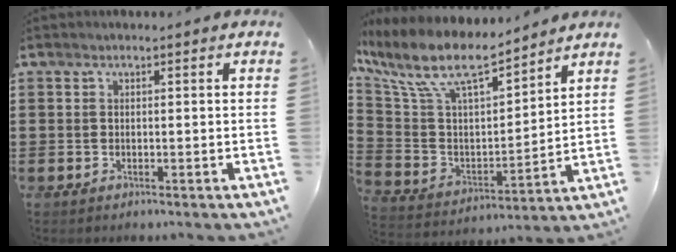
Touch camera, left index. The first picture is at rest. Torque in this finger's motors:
{"motor_torque": [0.50, -0.44, 1.05, 0.21]}